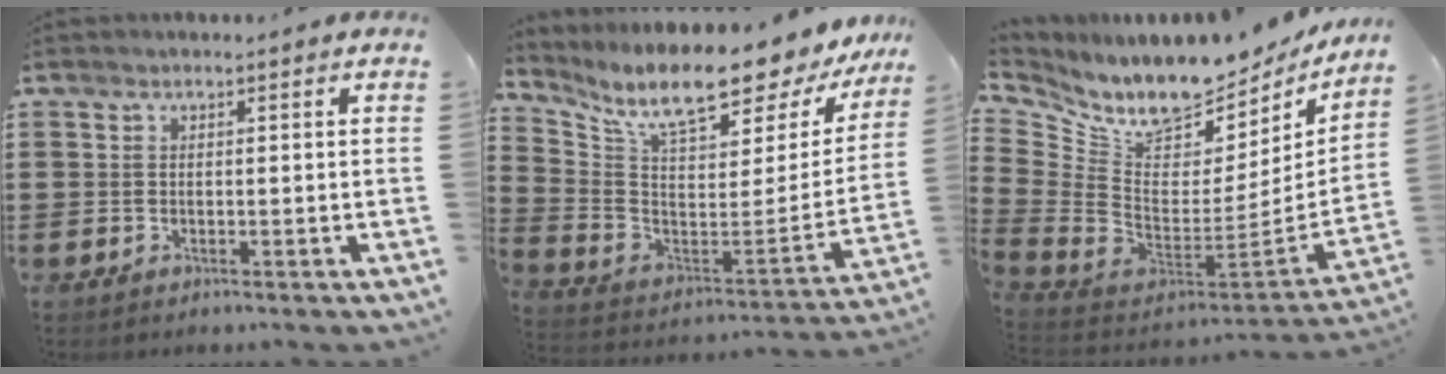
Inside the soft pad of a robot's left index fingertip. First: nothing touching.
{"total": 11.4, "force": [9.0, 2.1, 6.6], "torque": [-0.144, -0.075, 0.147]}
{"total": 9.6, "force": [8.4, 3.0, 3.7], "torque": [-0.104, -0.088, 0.145]}